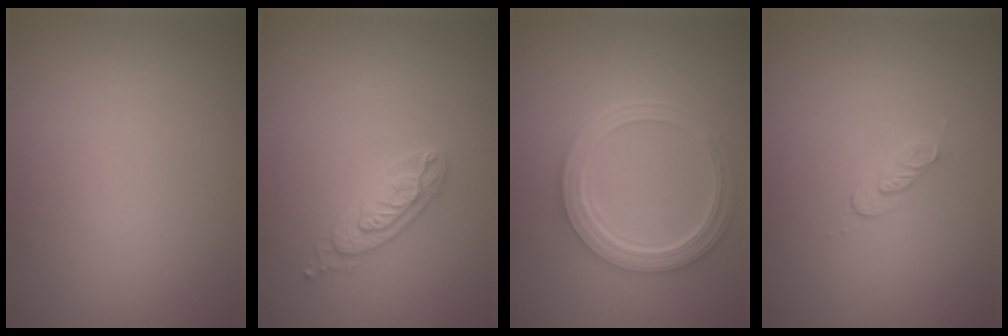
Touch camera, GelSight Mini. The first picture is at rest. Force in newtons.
{"total": 2.6, "press": 2.4, "slide": 1.1}
{"total": 5.5, "press": 4.2, "slide": 3.5}
{"total": 1.2, "press": 0.6, "slide": 1.0}